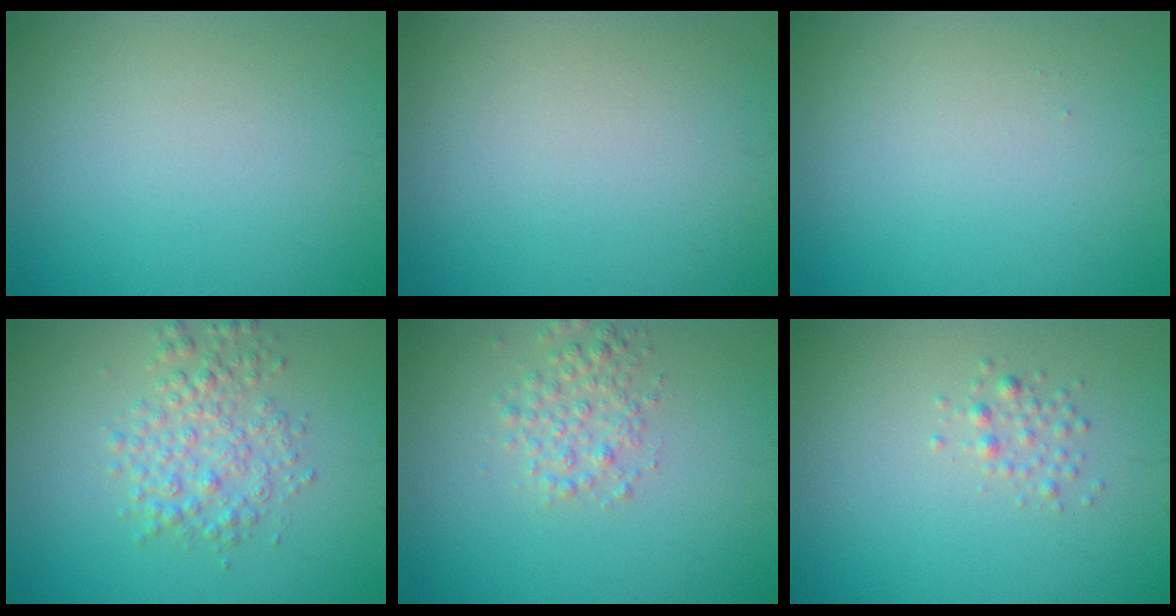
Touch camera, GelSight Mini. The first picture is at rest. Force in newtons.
{"total": 0.0}
{"total": 0.0}
{"total": 3.2, "press": 3.2, "slide": 0.1}
{"total": 2.4, "press": 2.4, "slide": 0.1}
{"total": 1.2, "press": 1.2, "slide": 0.1}